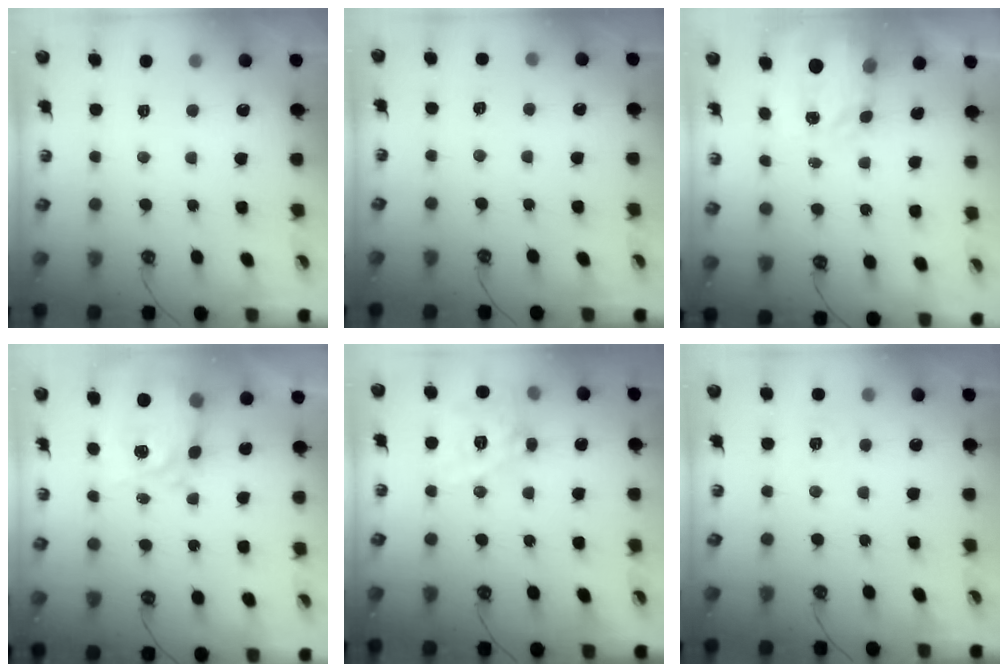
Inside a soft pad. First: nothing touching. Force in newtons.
{"total": 2.2, "press": 2.2, "slide": 0.3}
{"total": 3.9, "press": 3.9, "slide": 0.6}
{"total": 8.0, "press": 8.0, "slide": 0.7}
{"total": 13.7, "press": 13.6, "slide": 1.6}
{"total": 5.1, "press": 5.0, "slide": 0.6}